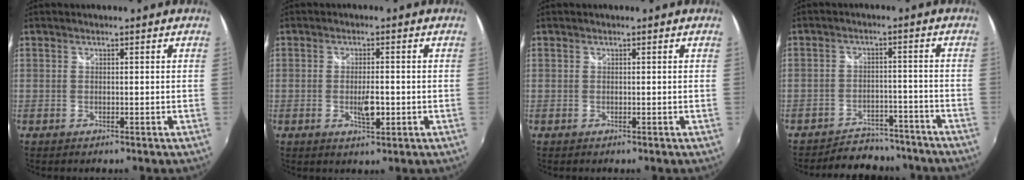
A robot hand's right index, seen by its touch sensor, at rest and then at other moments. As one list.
[{"total": 4.3, "force": [-0.9, 1.5, 4.0], "torque": [-0.069, -0.007, -0.014]}, {"total": 0.0}, {"total": 11.8, "force": [-10.5, 4.9, 2.4], "torque": [-0.059, 0.020, -0.130]}]